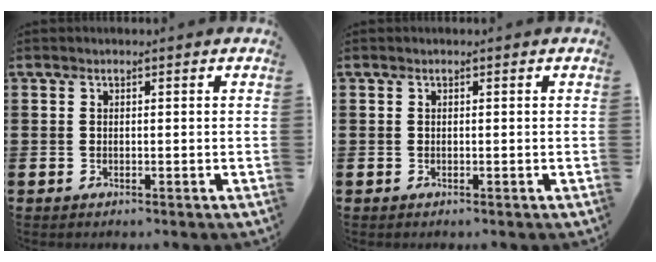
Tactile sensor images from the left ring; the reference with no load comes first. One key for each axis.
{"total": 0.0}